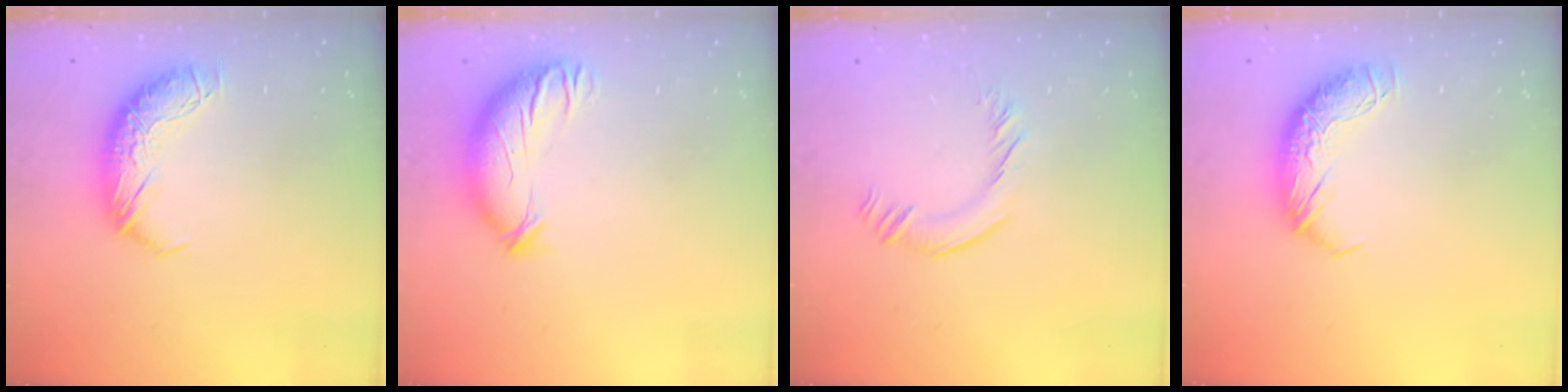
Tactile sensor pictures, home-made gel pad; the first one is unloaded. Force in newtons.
{"total": 3.6, "press": 2.9, "slide": 2.2}
{"total": 2.5, "press": 2.3, "slide": 0.9}
{"total": 0.0}